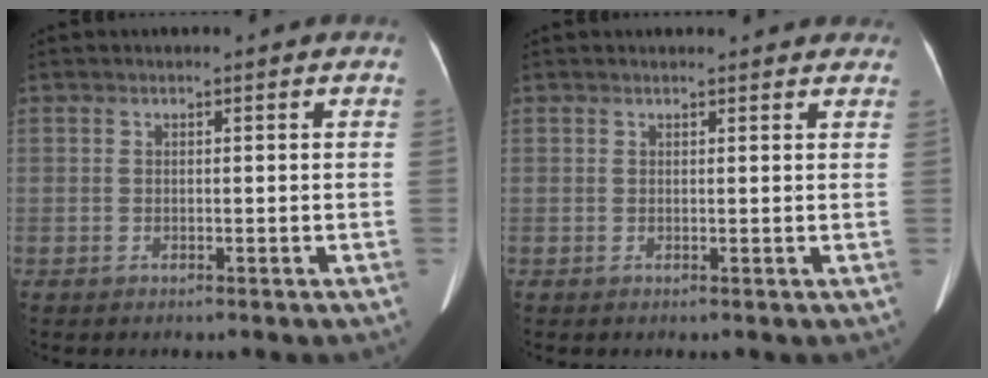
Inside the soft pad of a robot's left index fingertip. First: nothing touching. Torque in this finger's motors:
{"motor_torque": [0.48, -0.75, 0.20, 0.01]}